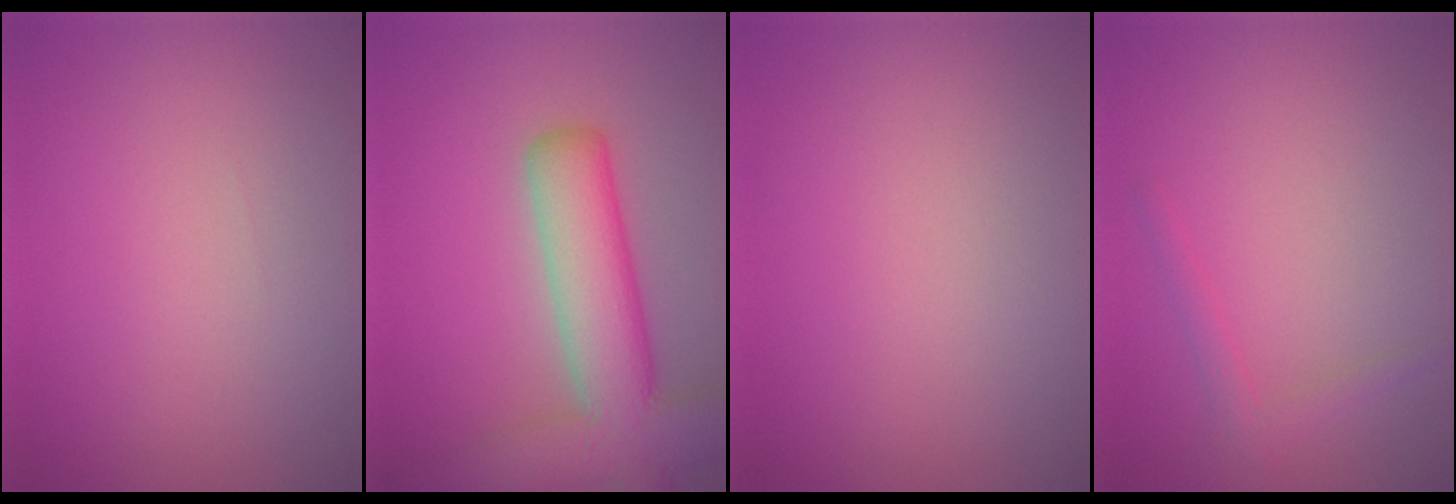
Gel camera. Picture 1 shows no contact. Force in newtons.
{"total": 9.4, "press": 9.4, "slide": 0.6}
{"total": 0.0}
{"total": 1.3, "press": 1.3, "slide": 0.1}